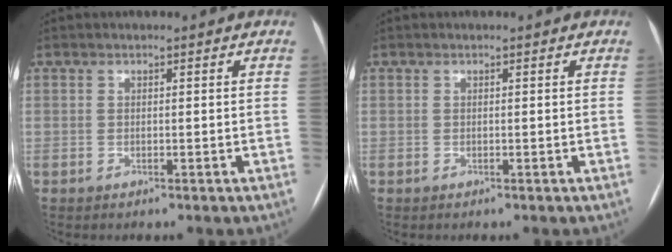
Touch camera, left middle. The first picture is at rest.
{"total": 0.0}